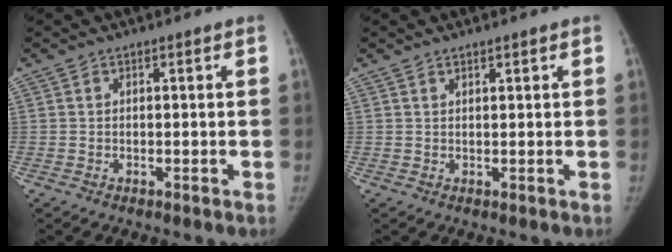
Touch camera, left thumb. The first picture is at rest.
{"total": 1.0, "force": [0.8, 0.2, 0.4], "torque": [-0.006, -0.005, 0.015]}